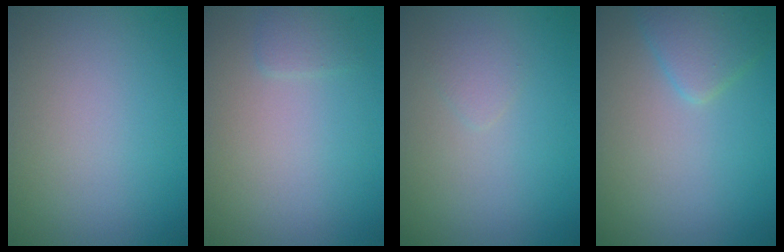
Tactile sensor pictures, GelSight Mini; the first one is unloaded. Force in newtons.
{"total": 1.0, "press": 1.0, "slide": 0.1}
{"total": 0.9, "press": 0.9, "slide": 0.0}
{"total": 2.7, "press": 2.7, "slide": 0.1}